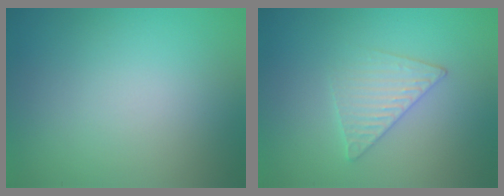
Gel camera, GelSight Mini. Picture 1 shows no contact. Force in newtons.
{"total": 2.6, "press": 2.6, "slide": 0.3}